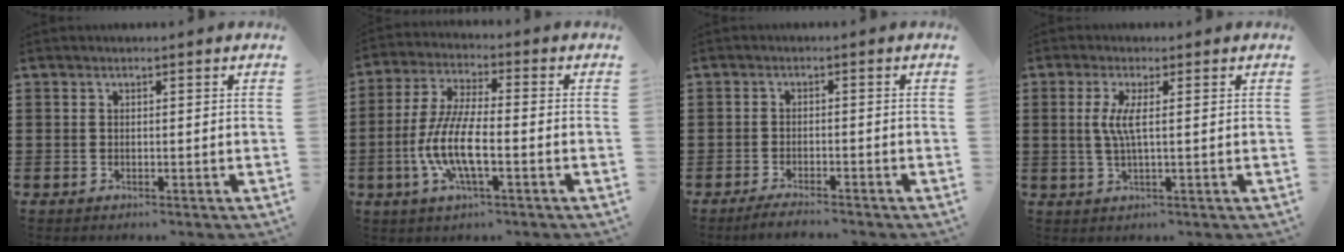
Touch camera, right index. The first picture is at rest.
{"total": 9.3, "force": [-3.1, 2.4, 8.5], "torque": [-0.196, -0.015, -0.065]}
{"total": 2.2, "force": [-2.2, 0.2, 0.4], "torque": [-0.010, 0.003, -0.043]}
{"total": 3.9, "force": [0.4, 0.3, 3.9], "torque": [-0.081, -0.006, 0.001]}